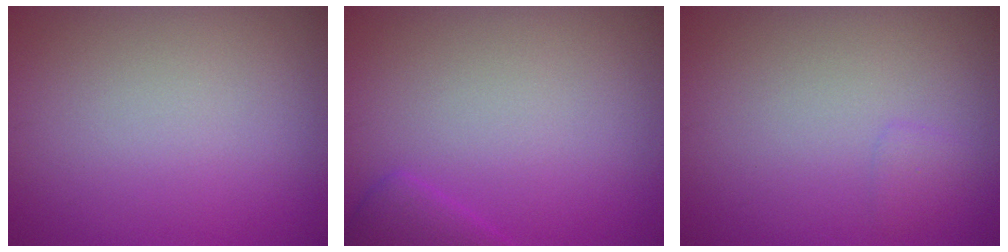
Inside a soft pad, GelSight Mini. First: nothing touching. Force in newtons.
{"total": 1.6, "press": 1.6, "slide": 0.2}
{"total": 0.9, "press": 0.8, "slide": 0.1}